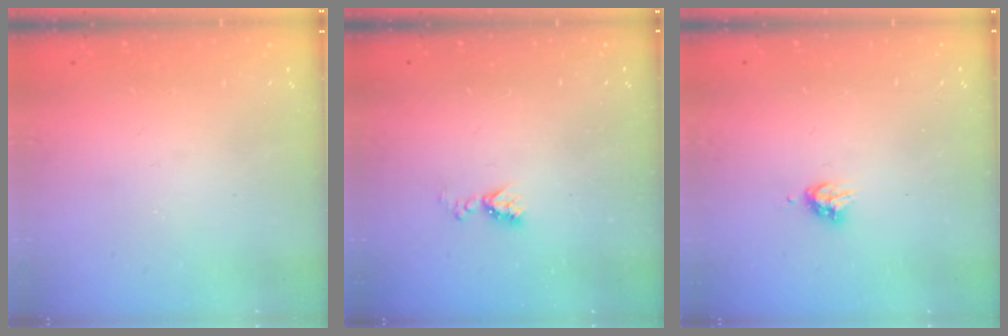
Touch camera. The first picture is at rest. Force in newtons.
{"total": 5.9, "press": 5.9, "slide": 0.8}
{"total": 4.2, "press": 4.1, "slide": 0.5}